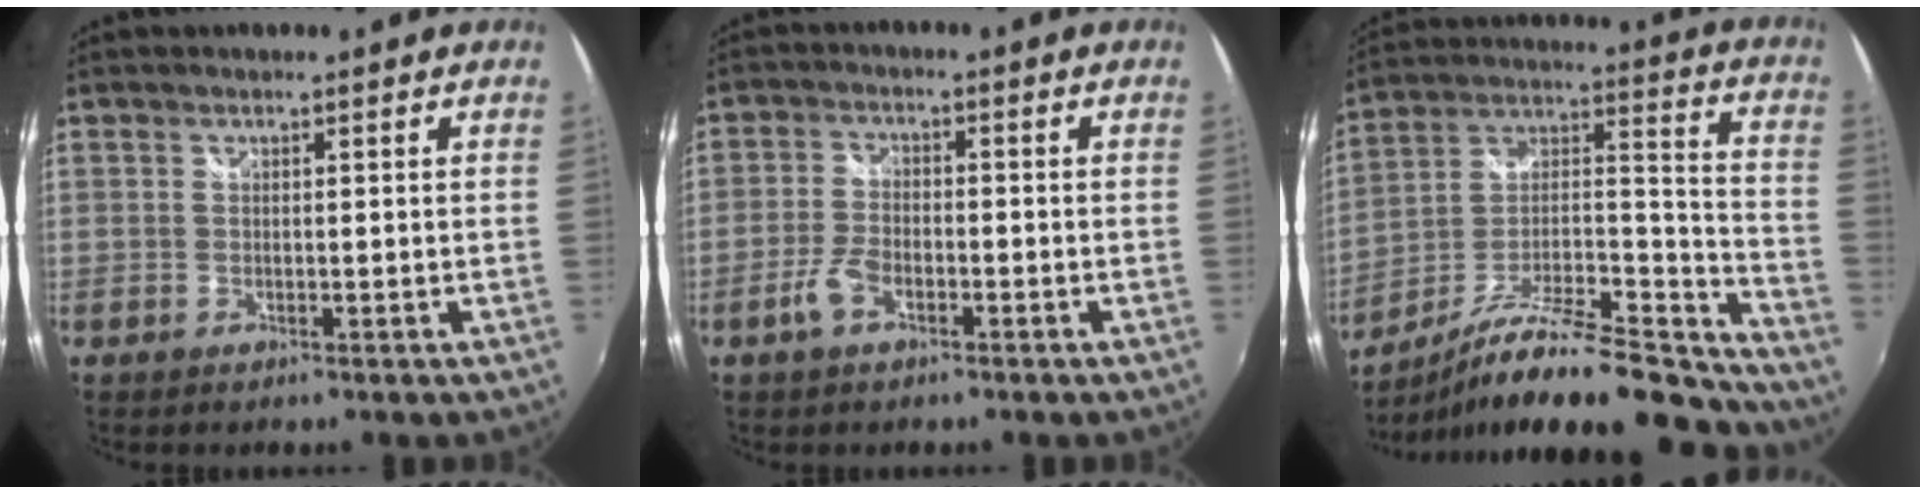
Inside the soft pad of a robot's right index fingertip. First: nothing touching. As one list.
[{"total": 4.9, "force": [-2.6, 2.3, 3.4], "torque": [-0.082, 0.001, -0.049]}, {"total": 25.3, "force": [-20.4, 5.5, 13.9], "torque": [-0.184, 0.003, -0.315]}]